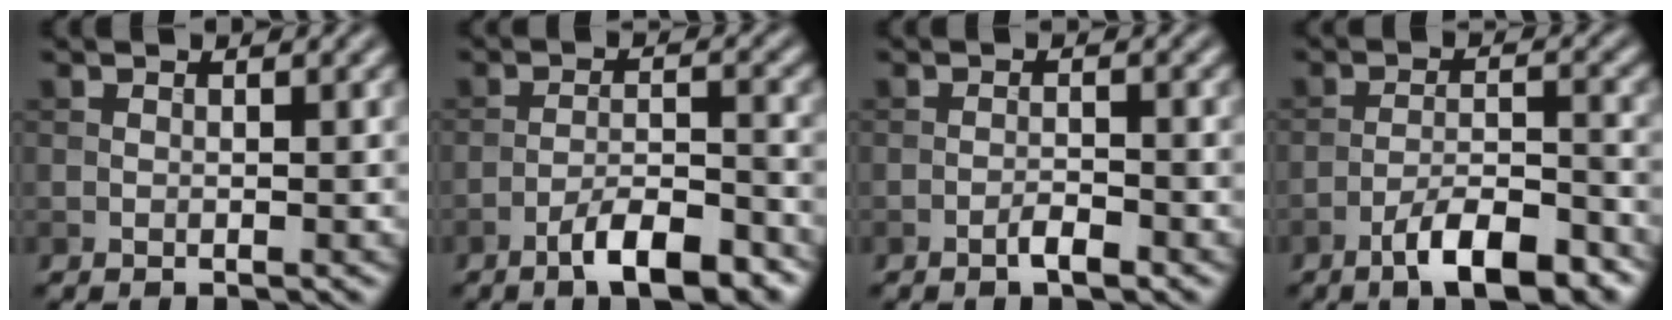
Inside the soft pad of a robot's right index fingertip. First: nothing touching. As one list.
[{"total": 5.9, "force": [-4.0, 1.5, 4.1], "torque": [-0.065, 0.008, -0.066]}, {"total": 1.6, "force": [-1.1, 0.3, 1.1], "torque": [-0.020, 0.003, -0.021]}, {"total": 6.9, "force": [-4.6, 1.8, 4.8], "torque": [-0.075, 0.006, -0.076]}]